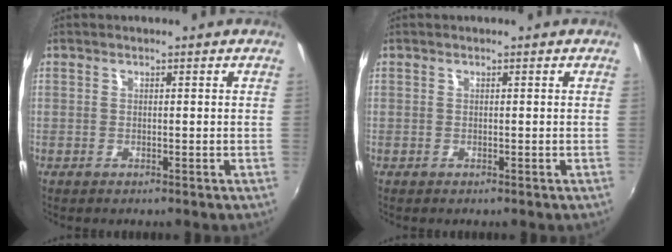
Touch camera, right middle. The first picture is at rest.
{"total": 0.0}